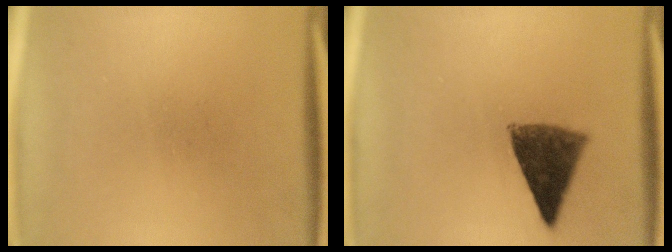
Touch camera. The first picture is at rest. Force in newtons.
{"total": 8.8}